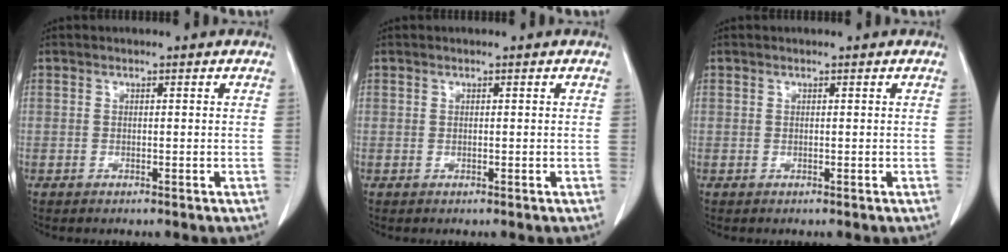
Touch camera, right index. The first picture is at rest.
{"total": 0.0}
{"total": 0.0}